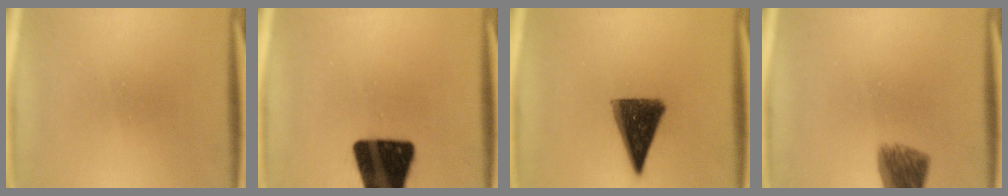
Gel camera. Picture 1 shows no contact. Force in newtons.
{"total": 19.3}
{"total": 11.5}
{"total": 6.7}